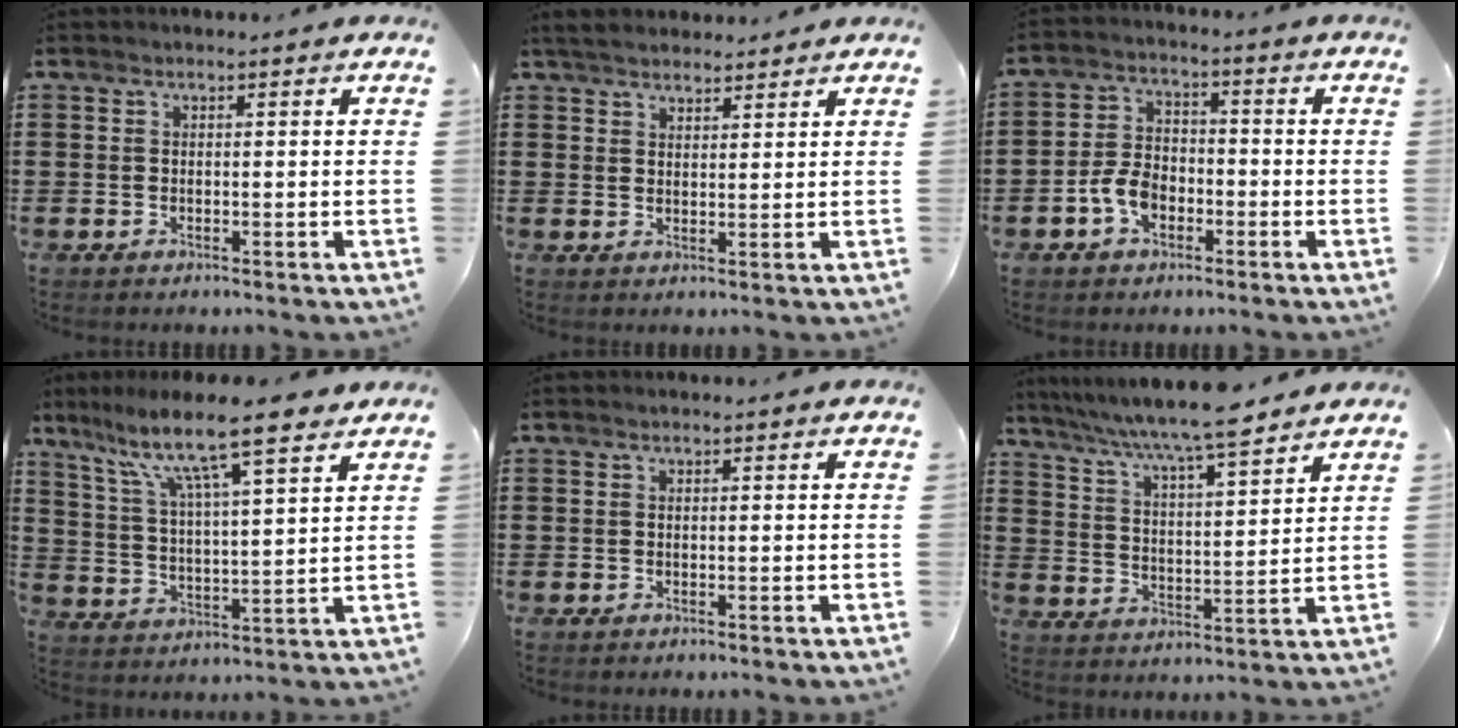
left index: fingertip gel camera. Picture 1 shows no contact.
{"total": 3.3, "force": [3.1, 0.8, 0.6], "torque": [-0.021, -0.001, 0.060]}
{"total": 5.5, "force": [-2.5, 3.4, 3.6], "torque": [-0.091, 0.004, -0.053]}
{"total": 10.8, "force": [8.1, 1.3, 7.0], "torque": [-0.155, -0.040, 0.133]}
{"total": 0.0}
{"total": 7.2, "force": [6.5, 0.1, 3.2], "torque": [-0.087, -0.037, 0.108]}